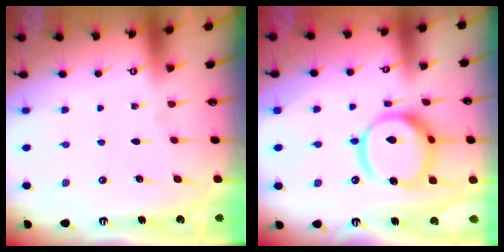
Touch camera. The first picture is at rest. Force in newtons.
{"total": 17.1, "press": 17.0, "slide": 2.2}